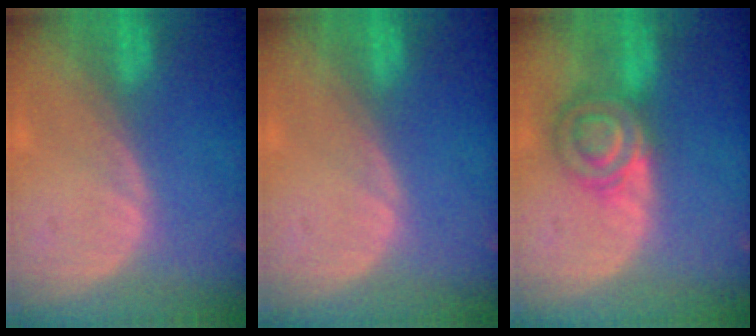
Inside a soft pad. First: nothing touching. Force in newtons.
{"total": 0.0}
{"total": 6.2, "press": 6.1, "slide": 1.2}